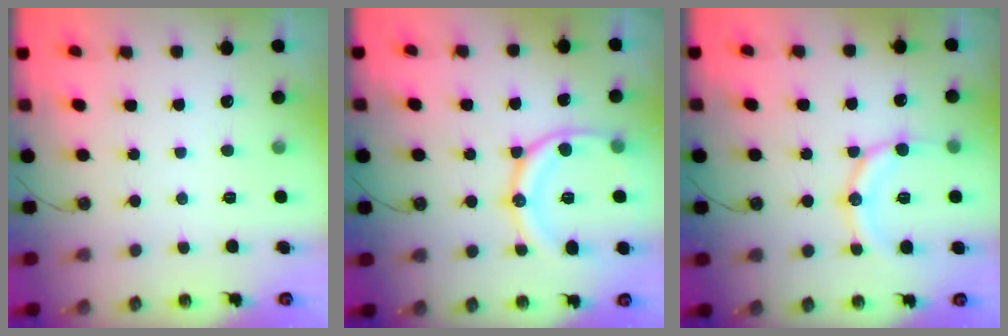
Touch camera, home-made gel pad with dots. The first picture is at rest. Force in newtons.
{"total": 15.8, "press": 15.8, "slide": 1.1}
{"total": 13.8, "press": 13.5, "slide": 2.7}